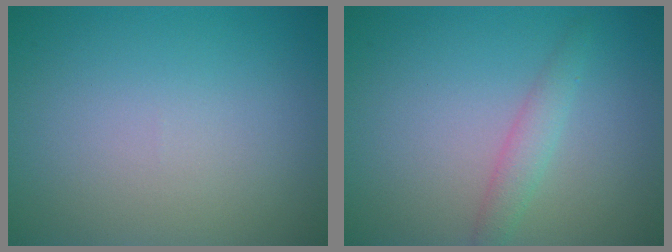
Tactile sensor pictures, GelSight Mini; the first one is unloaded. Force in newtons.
{"total": 1.8, "press": 1.8, "slide": 0.0}